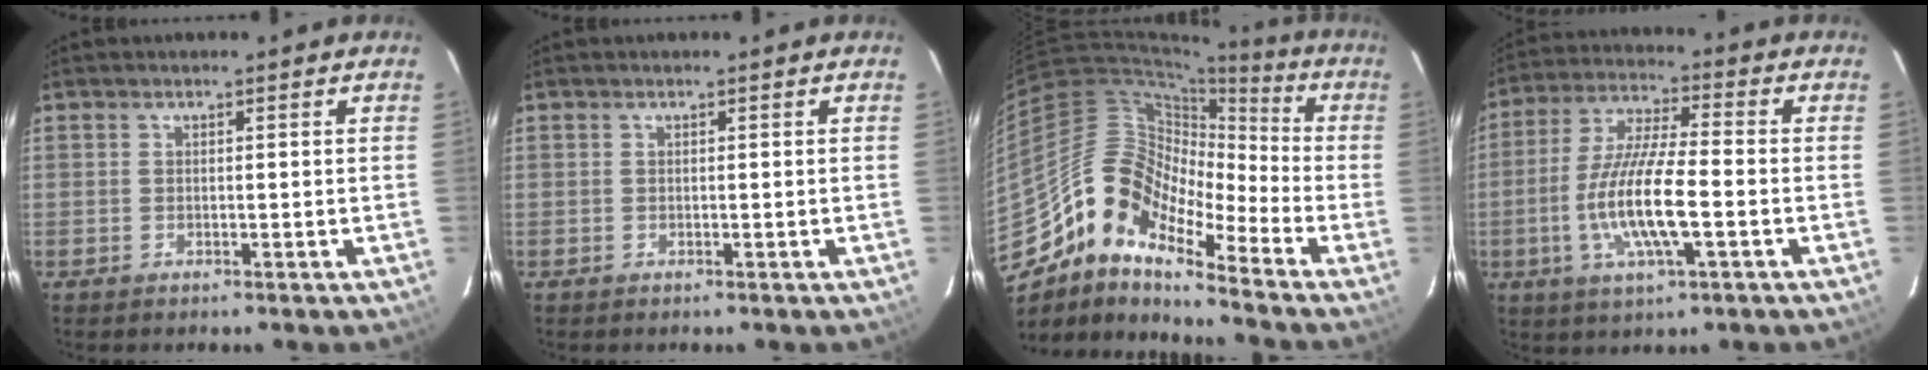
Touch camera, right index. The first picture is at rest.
{"total": 0.0}
{"total": 15.0, "force": [-10.3, 5.3, 9.5], "torque": [-0.142, 0.005, -0.213]}
{"total": 13.4, "force": [-3.5, 2.6, 12.7], "torque": [-0.259, -0.006, -0.068]}